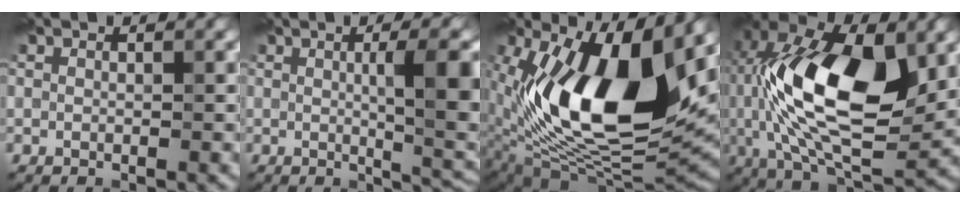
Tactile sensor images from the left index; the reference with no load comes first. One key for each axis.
{"total": 8.3, "fx": 0.6, "fy": 2.0, "fz": 8.0, "tx": -0.097, "ty": 0.003, "tz": 0.010}
{"total": 15.4, "fx": 2.5, "fy": 7.5, "fz": 13.2, "tx": -0.230, "ty": -0.019, "tz": 0.032}
{"total": 14.1, "fx": 1.8, "fy": 6.7, "fz": 12.3, "tx": -0.228, "ty": 0.010, "tz": 0.022}